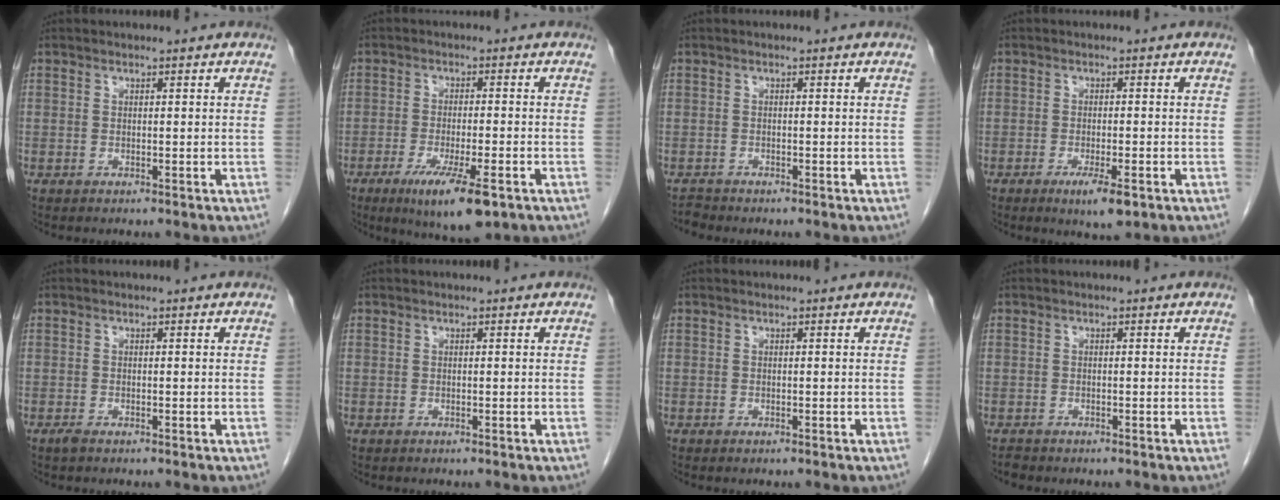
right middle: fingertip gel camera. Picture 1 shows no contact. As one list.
[{"total": 9.6, "force": [-5.4, 1.4, 7.8], "torque": [-0.132, -0.024, -0.080]}, {"total": 0.9, "force": [-0.9, 0.0, -0.3], "torque": [0.005, -0.005, -0.016]}, {"total": 4.6, "force": [-2.4, 0.8, 3.8], "torque": [-0.065, -0.009, -0.035]}, {"total": 0.8, "force": [-0.6, 0.2, 0.5], "torque": [-0.017, -0.003, -0.010]}, {"total": 0.0}, {"total": 0.0}, {"total": 0.7, "force": [-0.6, 0.3, 0.0], "torque": [-0.003, -0.001, -0.011]}]